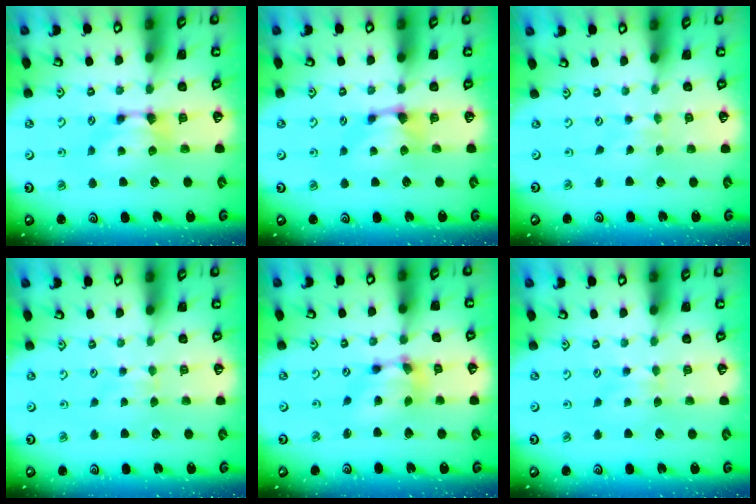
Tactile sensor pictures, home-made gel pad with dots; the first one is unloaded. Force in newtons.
{"total": 1.0, "press": 0.3, "slide": 0.9}
{"total": 2.9, "press": 2.9, "slide": 0.4}
{"total": 2.8, "press": 2.8, "slide": 0.4}
{"total": 6.4, "press": 6.0, "slide": 2.2}
{"total": 2.1, "press": 2.0, "slide": 0.4}